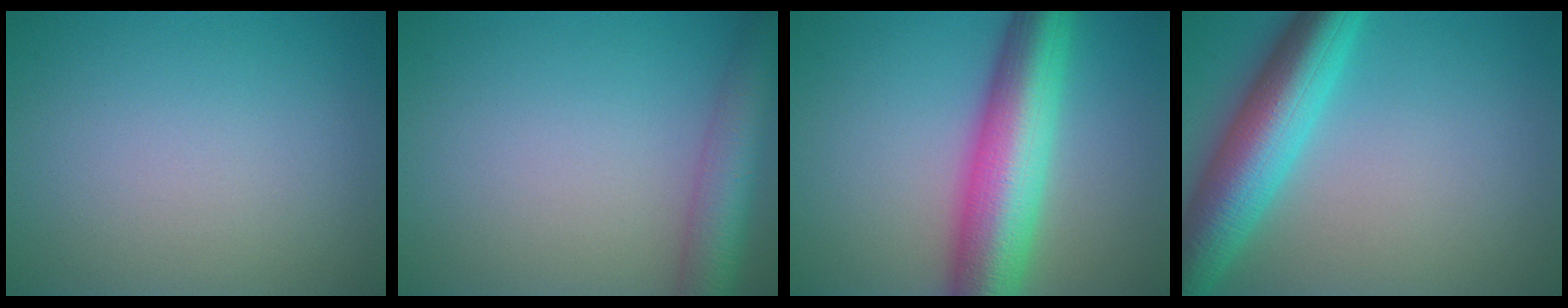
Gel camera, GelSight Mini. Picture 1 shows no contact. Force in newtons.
{"total": 5.3, "press": 5.3, "slide": 0.3}
{"total": 10.3, "press": 10.3, "slide": 0.1}
{"total": 8.5, "press": 8.5, "slide": 0.2}